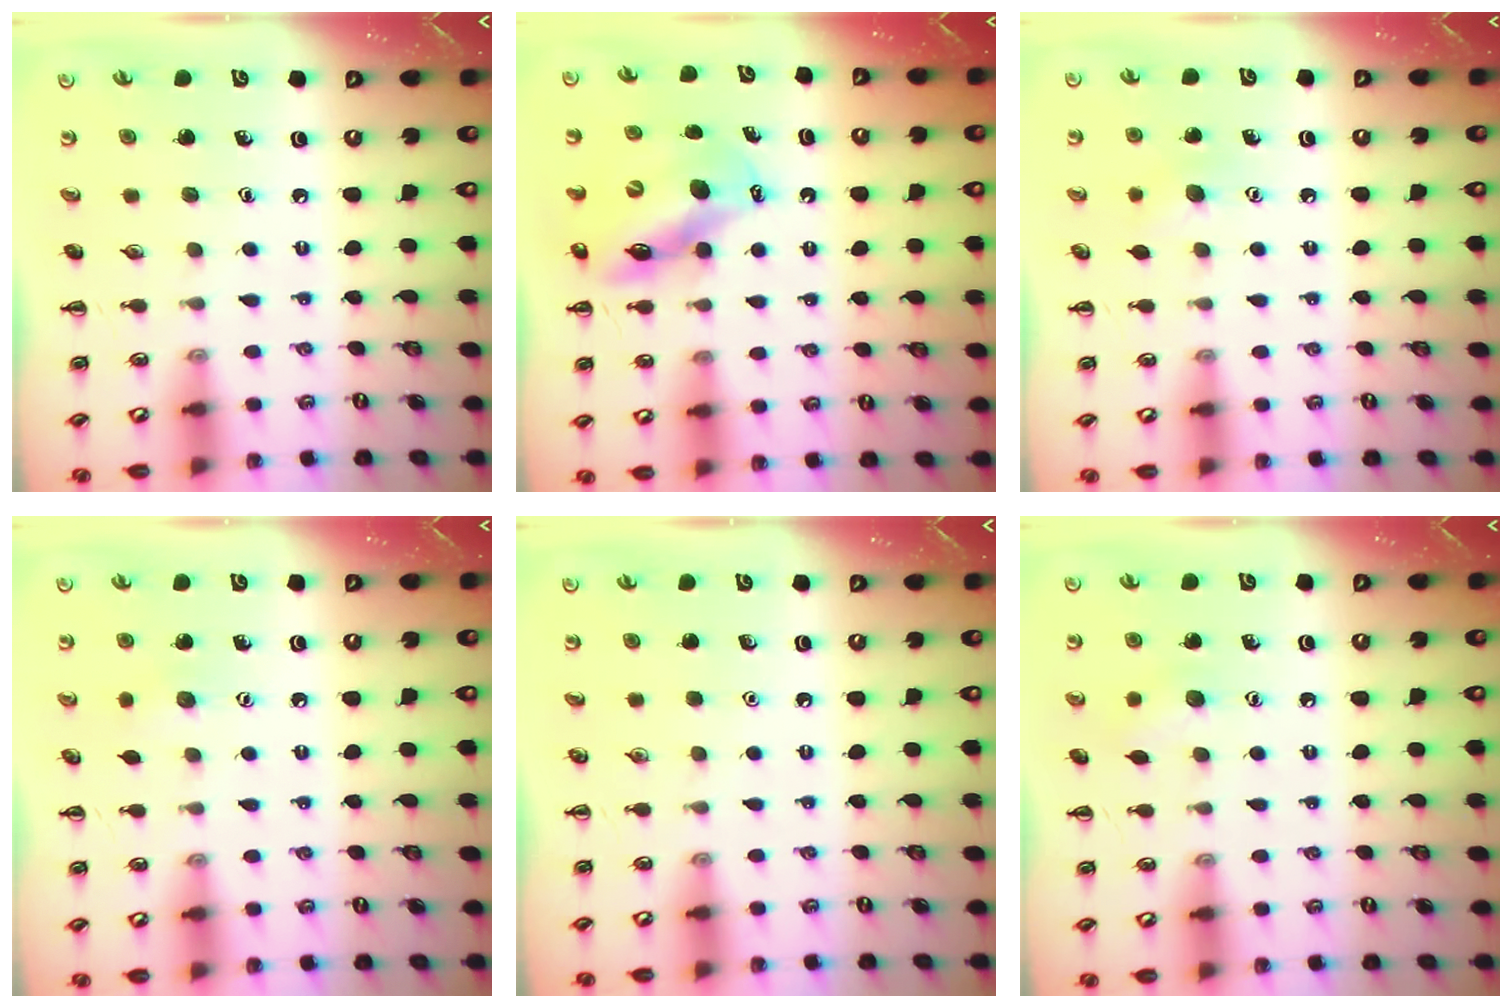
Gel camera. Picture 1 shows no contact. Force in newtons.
{"total": 11.0, "press": 10.6, "slide": 2.9}
{"total": 5.4, "press": 5.2, "slide": 1.2}
{"total": 5.3, "press": 5.1, "slide": 1.3}
{"total": 0.0}
{"total": 7.2, "press": 7.0, "slide": 1.6}